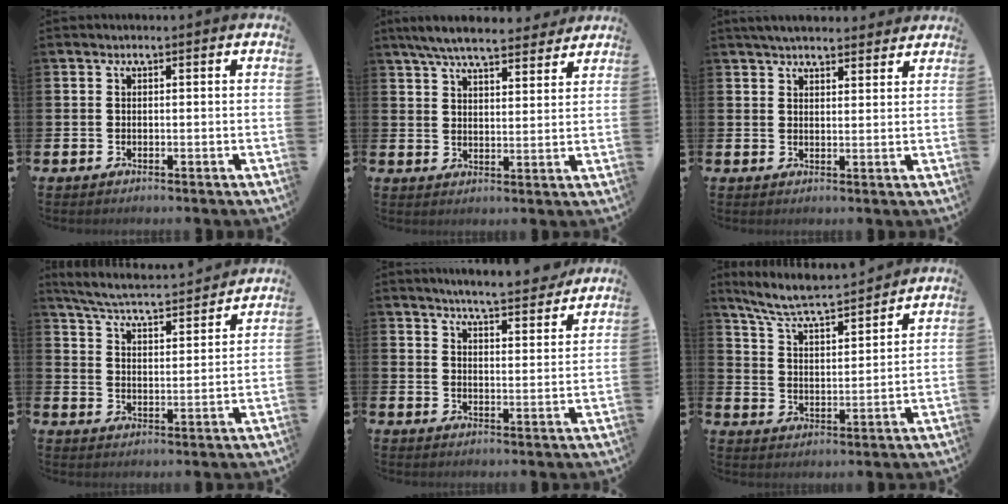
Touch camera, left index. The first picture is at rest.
{"total": 7.0, "force": [6.5, 1.4, 2.1], "torque": [-0.052, -0.031, 0.115]}
{"total": 4.2, "force": [4.0, 0.9, 0.8], "torque": [-0.024, -0.012, 0.074]}
{"total": 5.4, "force": [5.3, 0.4, 1.3], "torque": [-0.051, -0.041, 0.087]}
{"total": 5.8, "force": [5.7, 0.0, 0.9], "torque": [-0.027, -0.041, 0.097]}
{"total": 6.9, "force": [6.5, 0.3, 2.3], "torque": [-0.073, -0.045, 0.112]}